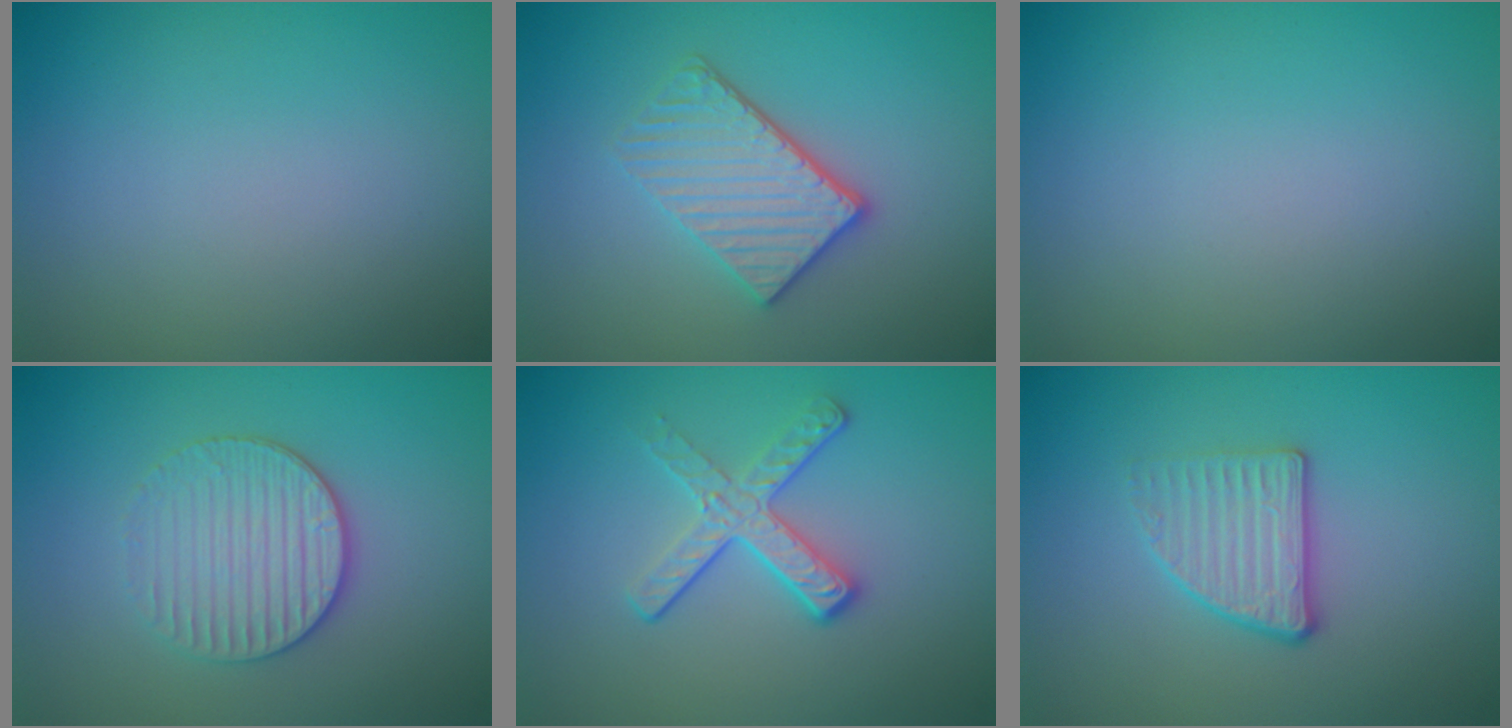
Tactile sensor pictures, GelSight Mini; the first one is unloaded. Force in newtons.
{"total": 3.8, "press": 3.2, "slide": 2.0}
{"total": 0.0}
{"total": 3.5, "press": 3.2, "slide": 1.4}
{"total": 3.3, "press": 2.6, "slide": 2.0}
{"total": 2.8, "press": 2.5, "slide": 1.4}